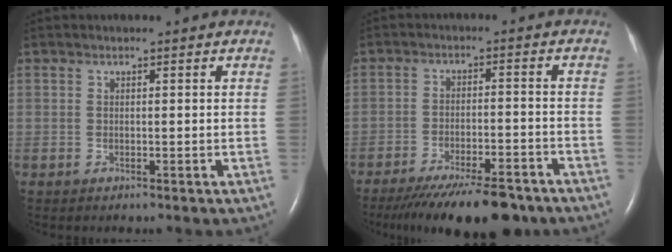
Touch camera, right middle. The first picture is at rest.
{"total": 15.0, "force": [-12.4, 3.1, 7.9], "torque": [-0.111, -0.020, -0.182]}